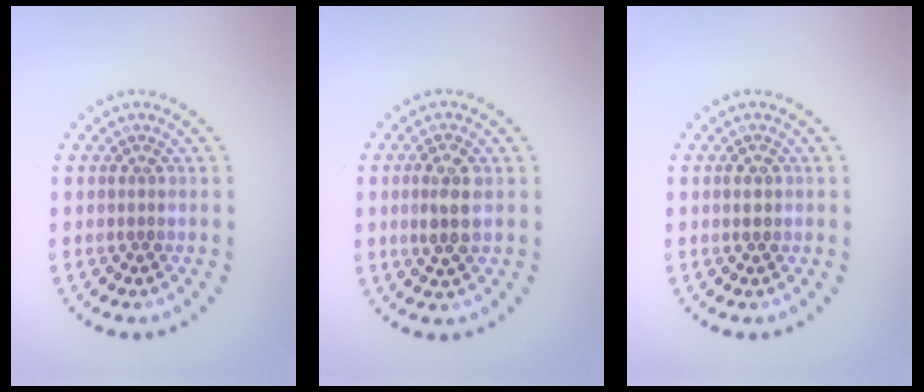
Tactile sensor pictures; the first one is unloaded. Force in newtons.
{"total": 2.6, "press": 2.5, "slide": 0.4}
{"total": 1.4, "press": 1.4, "slide": 0.0}